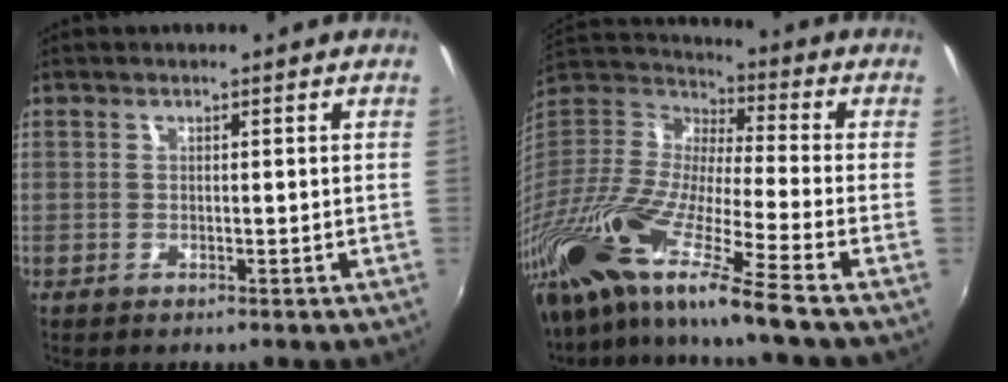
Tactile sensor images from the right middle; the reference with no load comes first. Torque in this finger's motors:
{"motor_torque": [1.12, -1.02, 0.65, 0.21]}